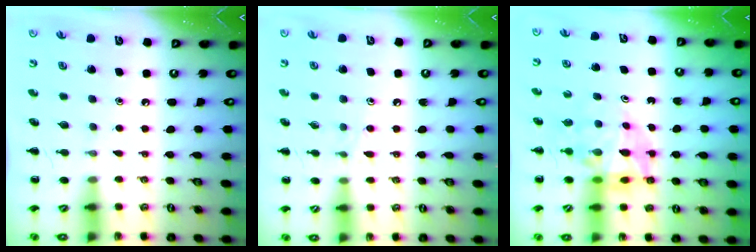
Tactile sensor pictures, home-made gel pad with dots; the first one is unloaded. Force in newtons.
{"total": 6.3, "press": 6.0, "slide": 1.9}
{"total": 10.5, "press": 10.0, "slide": 3.1}